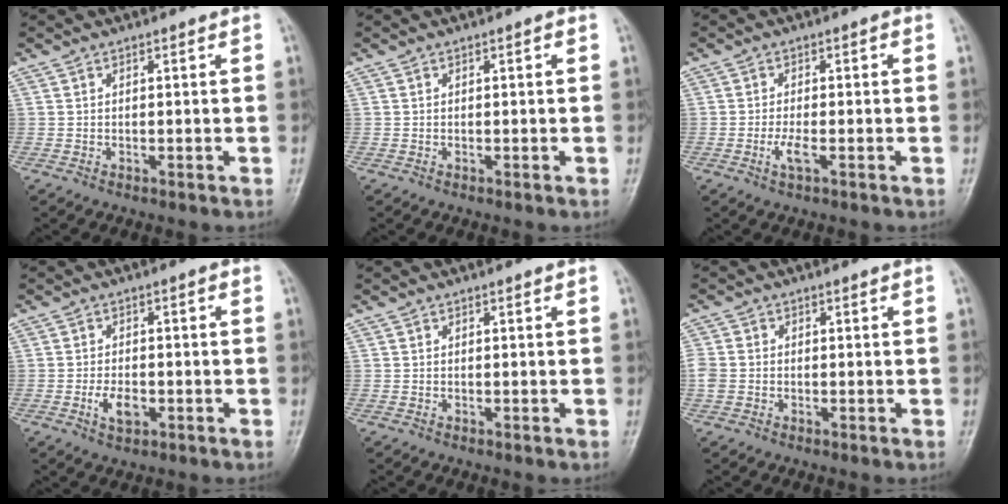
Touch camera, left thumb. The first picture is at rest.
{"total": 0.6, "force": [0.0, 0.4, 0.5], "torque": [-0.001, 0.003, -0.002]}
{"total": 3.7, "force": [-1.0, 1.2, 3.3], "torque": [-0.065, 0.005, -0.021]}
{"total": 4.8, "force": [-1.7, 2.8, 3.6], "torque": [-0.058, 0.010, -0.029]}
{"total": 0.0}
{"total": 4.0, "force": [-0.7, 3.4, 2.0], "torque": [-0.047, 0.006, -0.015]}